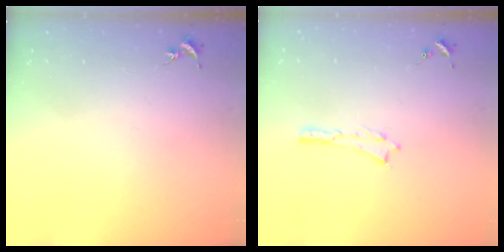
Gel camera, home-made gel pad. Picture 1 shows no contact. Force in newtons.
{"total": 0.0}